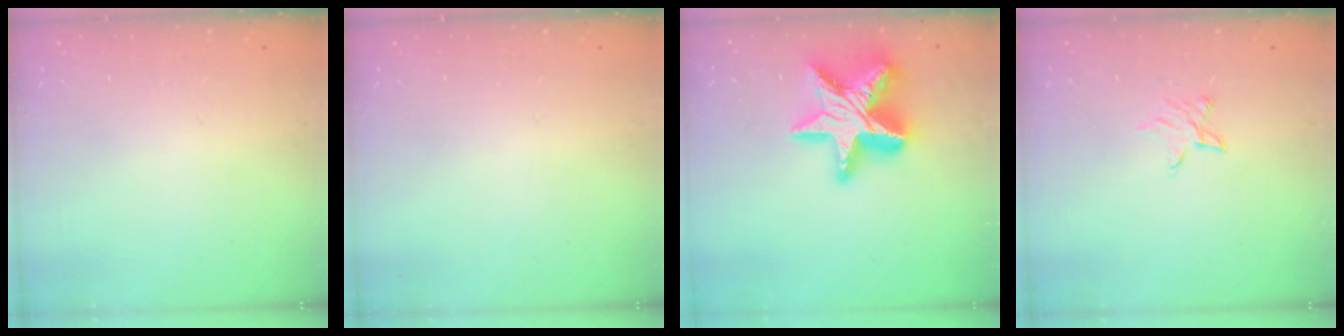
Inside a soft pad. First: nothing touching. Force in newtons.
{"total": 0.0}
{"total": 21.5, "press": 21.4, "slide": 1.7}
{"total": 2.9, "press": 2.9, "slide": 0.2}